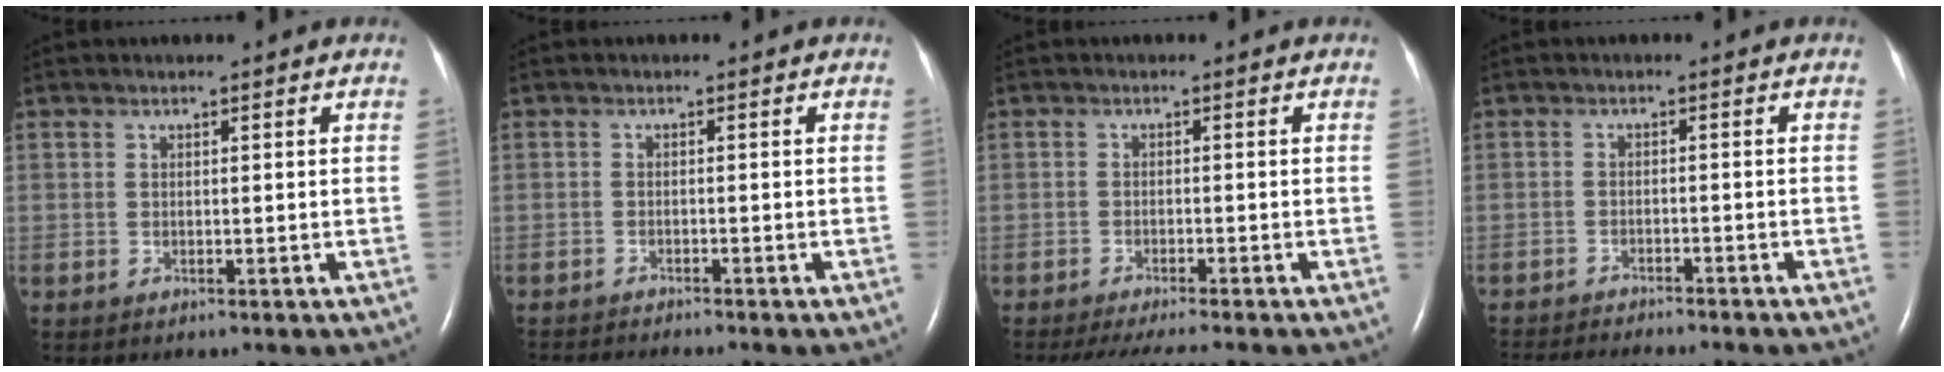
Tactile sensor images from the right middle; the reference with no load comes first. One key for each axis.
{"total": 5.4, "fx": -5.0, "fy": -0.4, "fz": 1.9, "tx": -0.019, "ty": -0.012, "tz": -0.075}
{"total": 8.3, "fx": -7.2, "fy": 0.1, "fz": 4.1, "tx": -0.053, "ty": -0.017, "tz": -0.111}
{"total": 12.9, "fx": -11.6, "fy": 1.4, "fz": 5.5, "tx": -0.082, "ty": -0.018, "tz": -0.156}